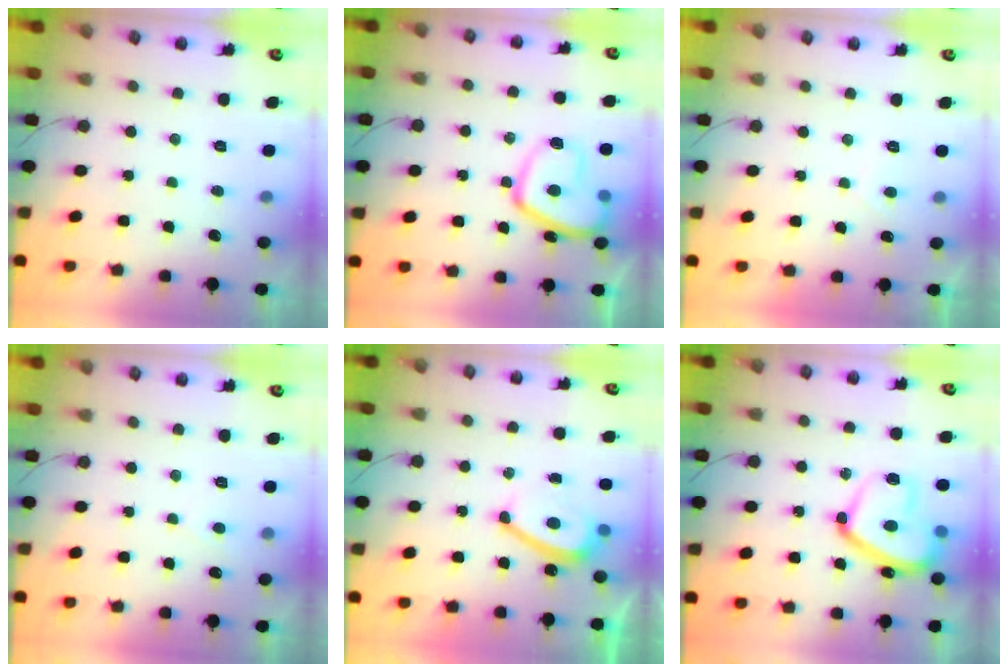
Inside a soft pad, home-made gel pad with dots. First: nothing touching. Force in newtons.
{"total": 13.4, "press": 13.4, "slide": 1.4}
{"total": 1.6, "press": 1.6, "slide": 0.5}
{"total": 1.6, "press": 1.6, "slide": 0.2}
{"total": 8.0, "press": 7.7, "slide": 2.2}
{"total": 16.9, "press": 16.8, "slide": 1.5}